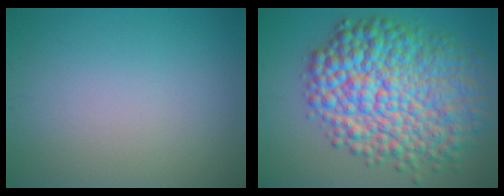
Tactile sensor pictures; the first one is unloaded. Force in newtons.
{"total": 12.6, "press": 12.6, "slide": 0.1}